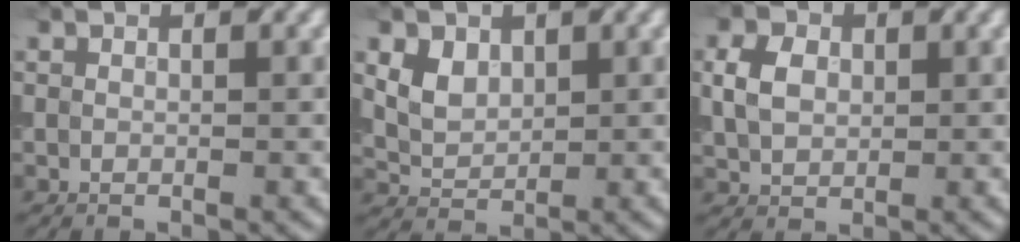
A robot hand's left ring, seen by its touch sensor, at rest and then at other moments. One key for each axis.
{"total": 3.1, "fx": 1.3, "fy": 2.2, "fz": 1.8, "tx": -0.045, "ty": 0.006, "tz": 0.033}
{"total": 3.3, "fx": 0.5, "fy": 2.5, "fz": 2.2, "tx": -0.052, "ty": 0.011, "tz": 0.014}